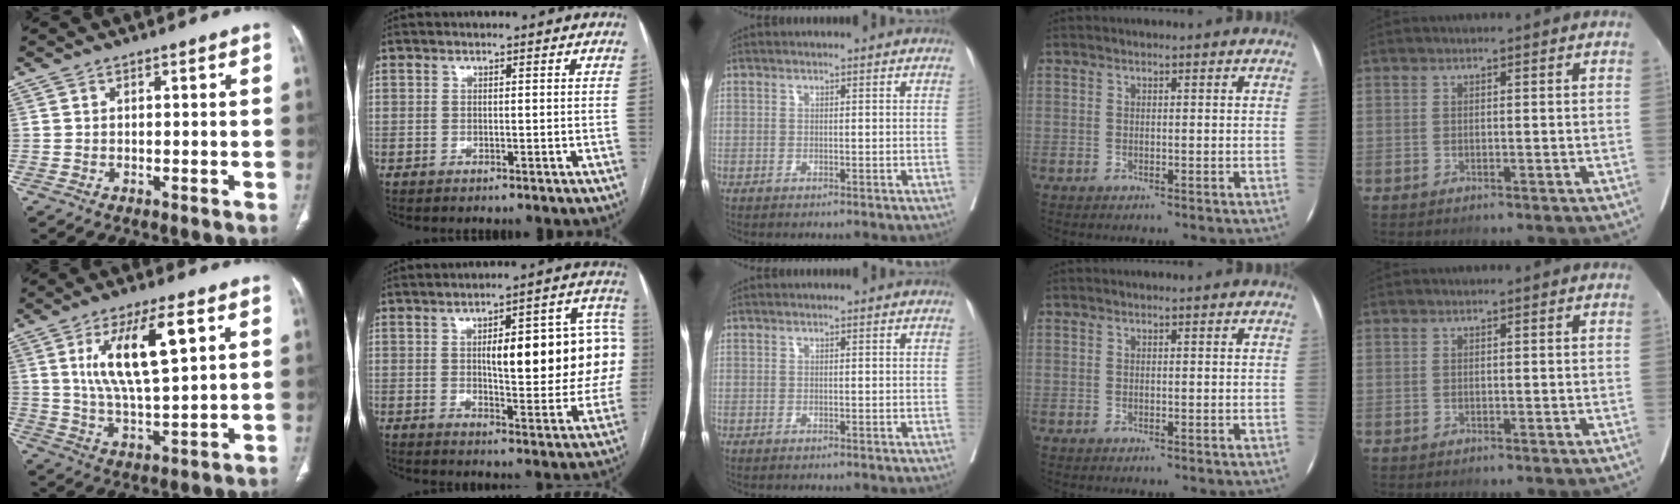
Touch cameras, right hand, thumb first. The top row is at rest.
{"thumb": {"total": 14.2, "force": [4.8, 4.4, 12.6], "torque": [-0.226, -0.011, 0.094]}, "index": {"total": 20.2, "force": [1.8, 5.4, 19.4], "torque": [-0.216, 0.040, 0.031]}}